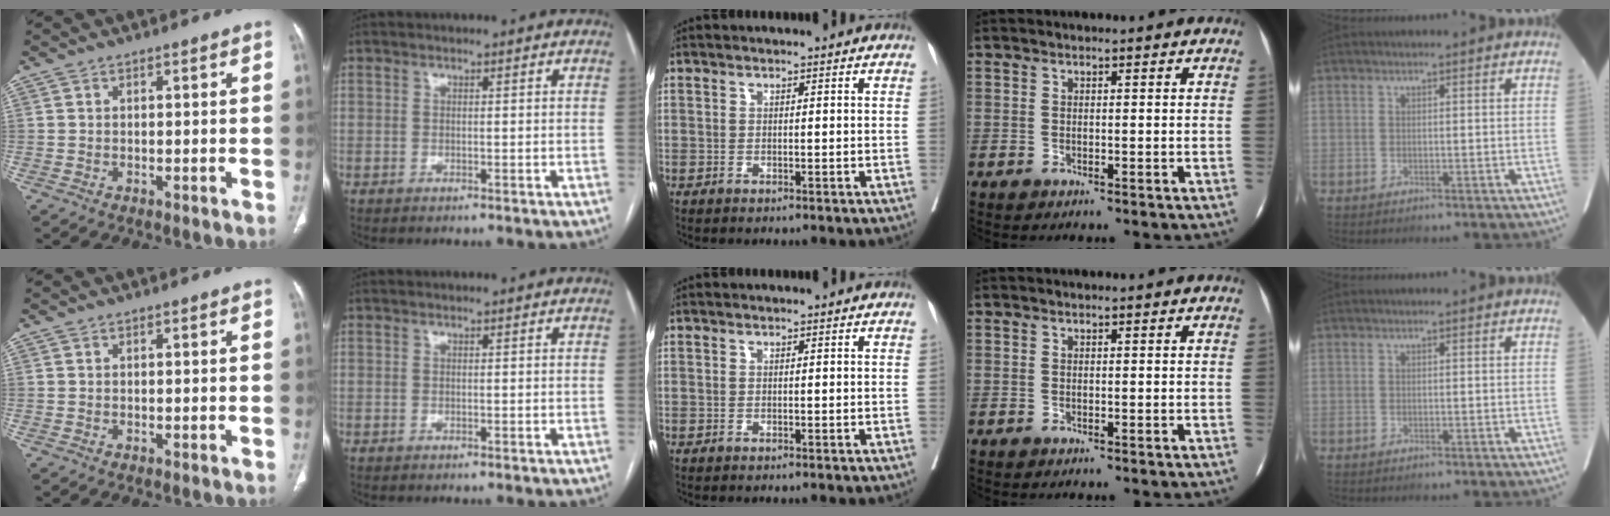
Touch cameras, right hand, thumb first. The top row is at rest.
{}